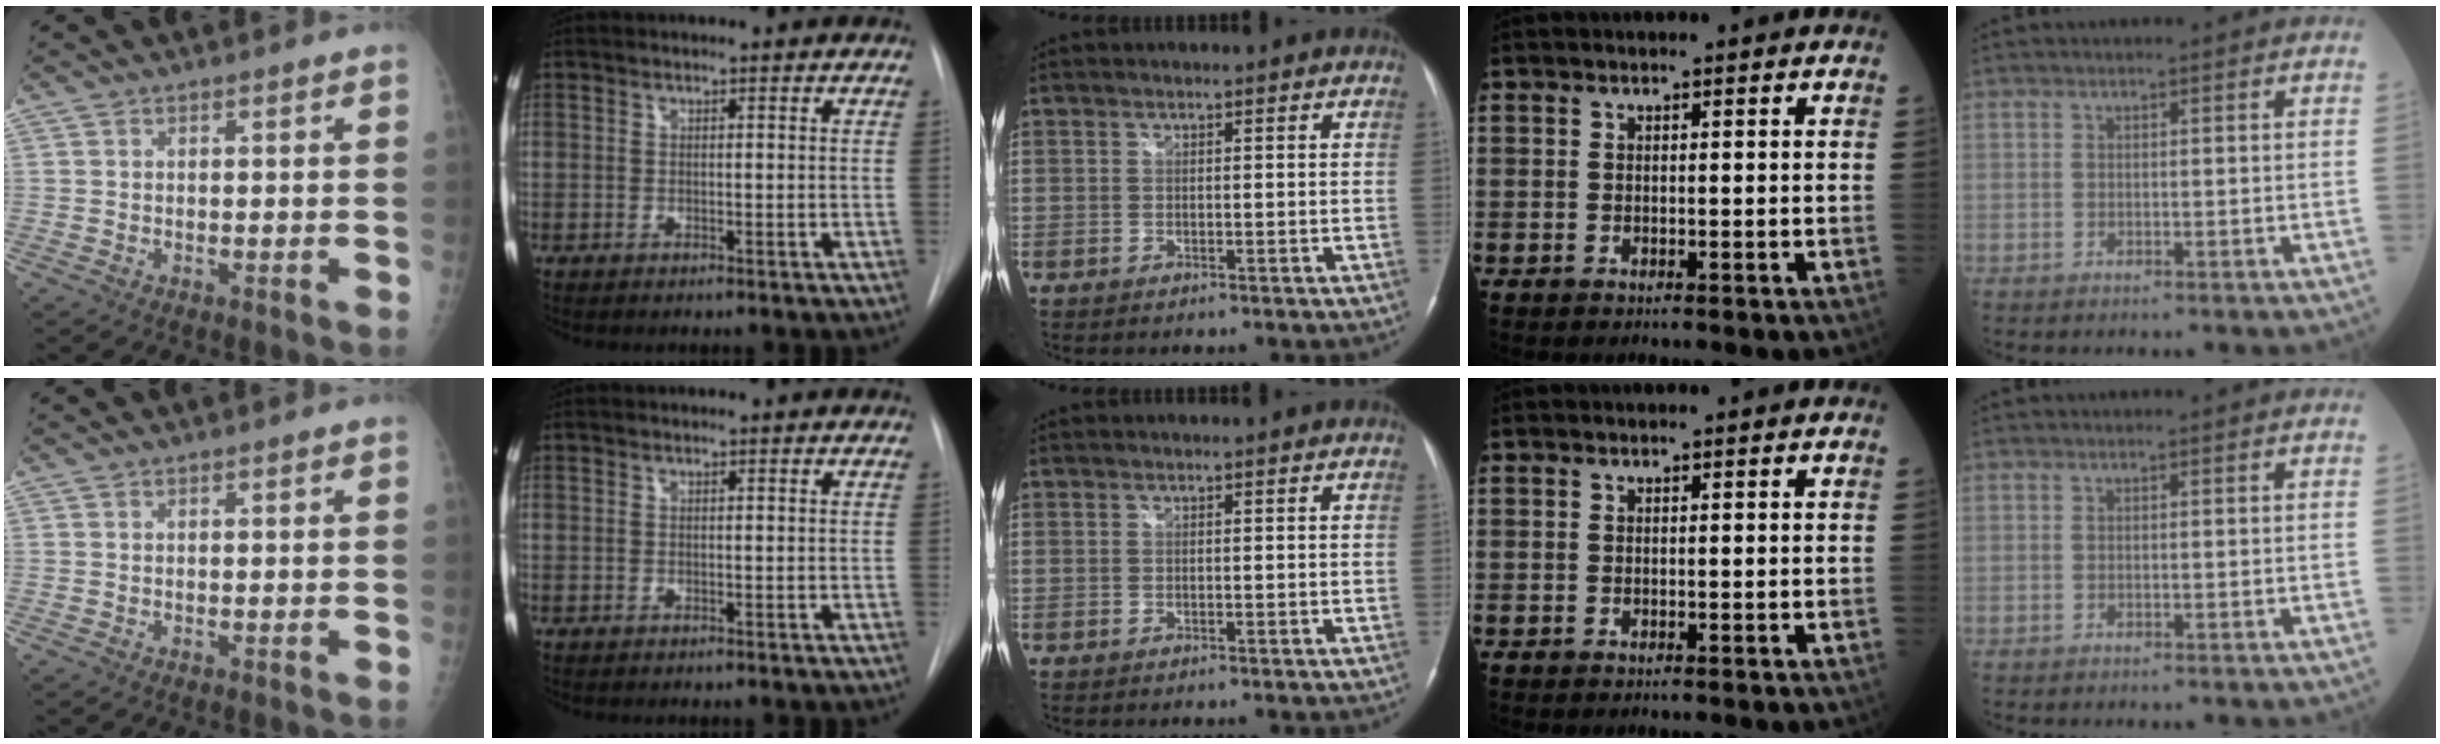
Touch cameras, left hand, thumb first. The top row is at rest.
{}